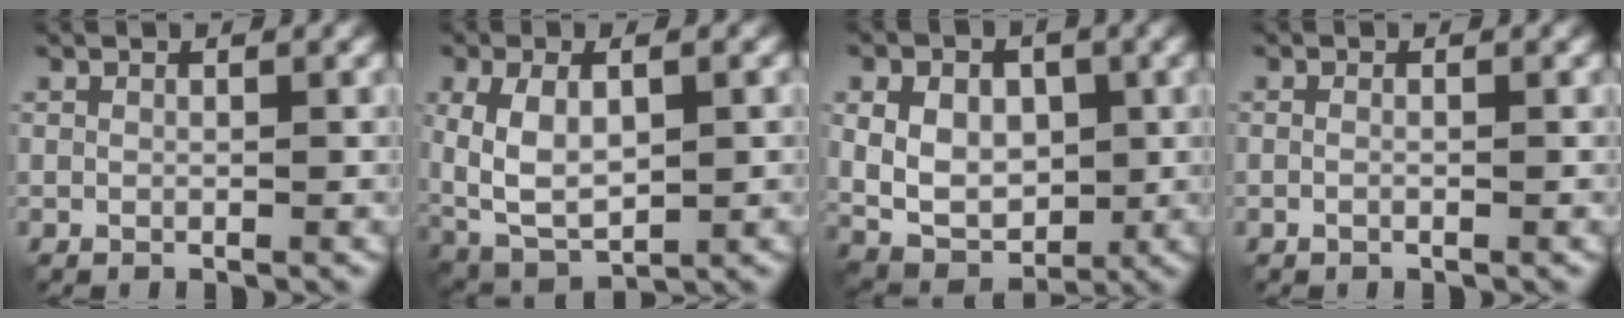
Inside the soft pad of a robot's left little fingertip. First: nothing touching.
{"total": 6.8, "force": [0.5, 3.6, 5.7], "torque": [-0.125, -0.001, 0.013]}
{"total": 6.7, "force": [0.5, 4.9, 4.4], "torque": [-0.081, -0.004, 0.011]}
{"total": 0.6, "force": [-0.2, 0.2, 0.5], "torque": [-0.009, -0.002, -0.006]}